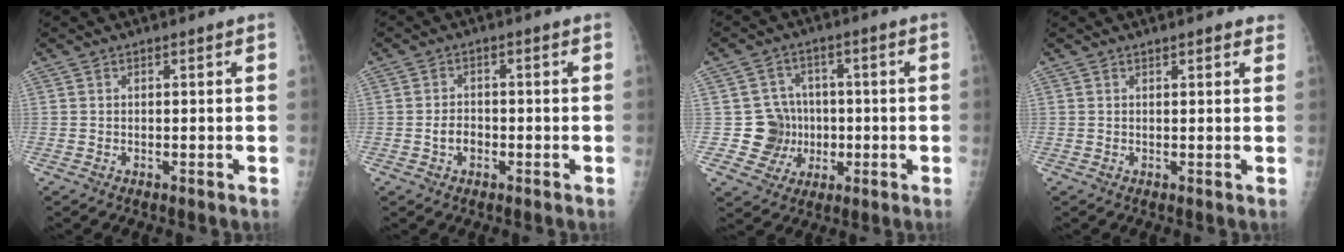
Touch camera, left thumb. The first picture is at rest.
{"total": 2.8, "force": [-0.9, 2.0, 1.7], "torque": [-0.021, 0.011, -0.016]}
{"total": 7.8, "force": [-0.5, 7.7, 1.1], "torque": [0.030, 0.019, -0.003]}
{"total": 2.4, "force": [1.9, 0.7, 1.4], "torque": [-0.003, 0.001, 0.021]}